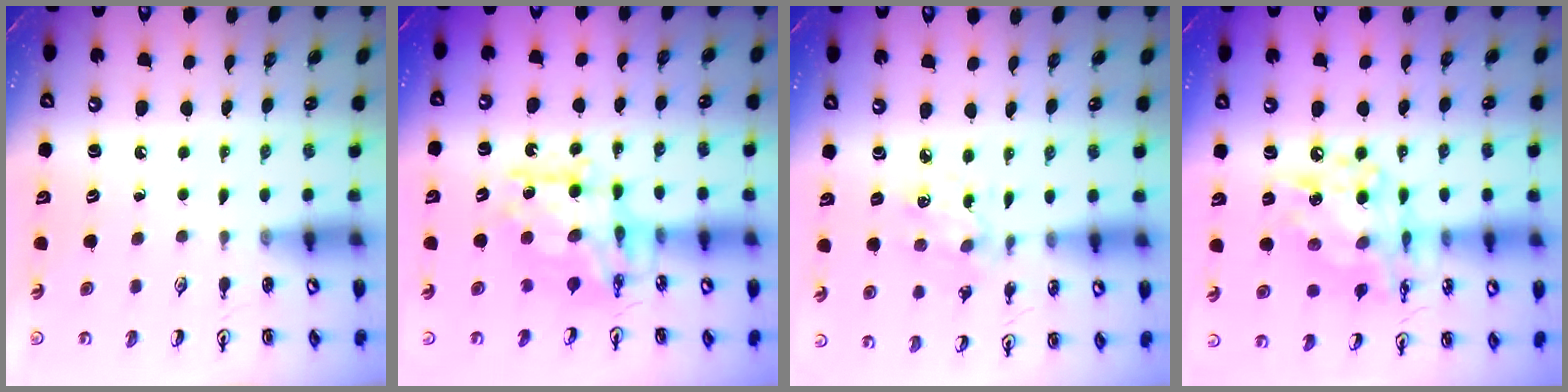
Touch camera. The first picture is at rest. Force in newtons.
{"total": 11.5, "press": 11.4, "slide": 1.0}
{"total": 2.6, "press": 2.4, "slide": 0.9}
{"total": 13.8, "press": 13.7, "slide": 1.2}